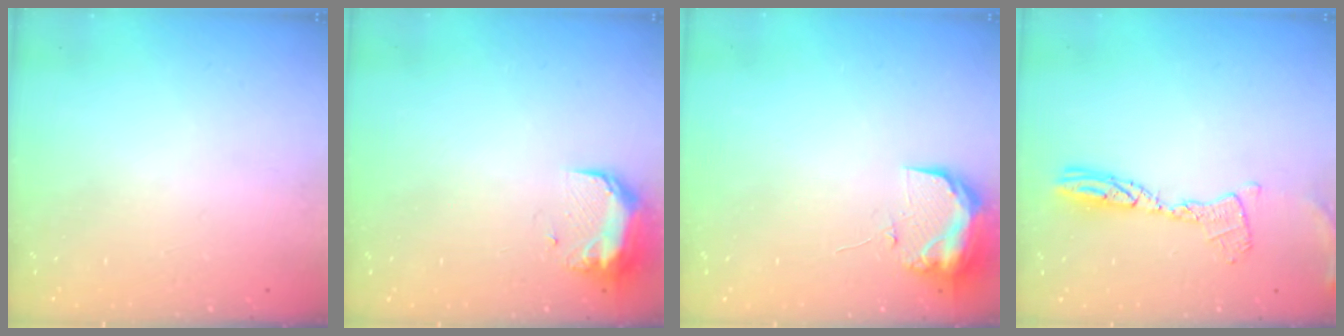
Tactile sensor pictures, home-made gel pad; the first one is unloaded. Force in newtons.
{"total": 10.0, "press": 9.6, "slide": 2.8}
{"total": 9.4, "press": 9.3, "slide": 1.3}
{"total": 10.3, "press": 10.3, "slide": 1.1}